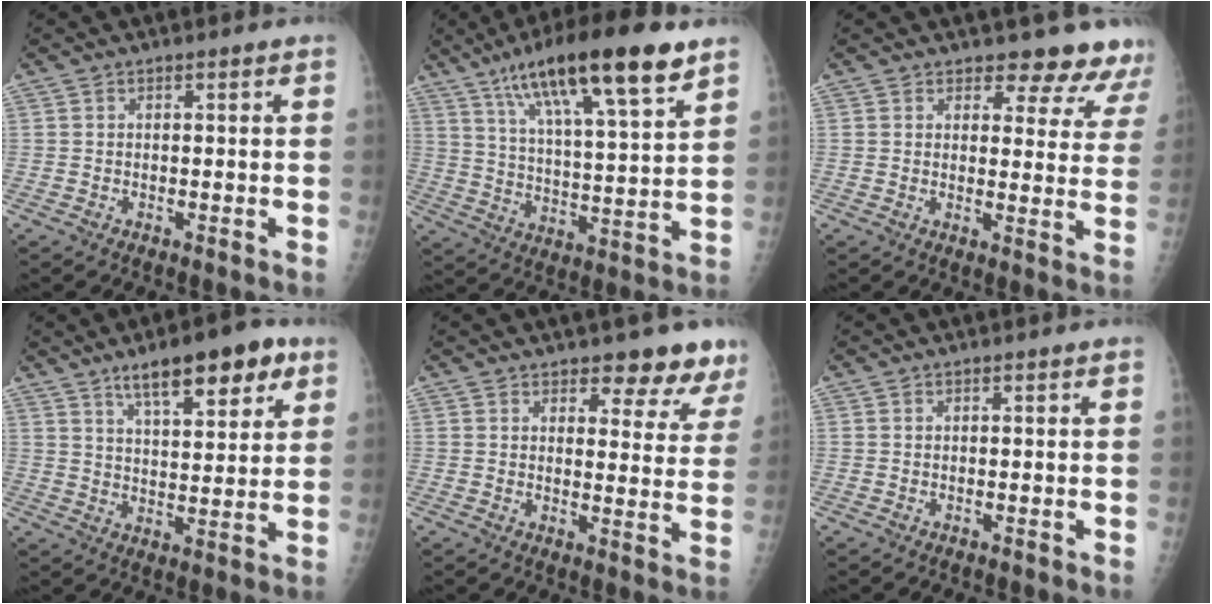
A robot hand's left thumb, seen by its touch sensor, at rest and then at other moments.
{"total": 20.6, "force": [12.5, 4.2, 15.8], "torque": [-0.251, -0.033, 0.211]}
{"total": 9.9, "force": [9.1, 3.5, 1.4], "torque": [0.029, -0.060, 0.081]}
{"total": 13.3, "force": [7.9, 4.6, 9.7], "torque": [-0.116, -0.029, 0.121]}
{"total": 9.4, "force": [7.7, 3.5, 4.2], "torque": [-0.012, -0.046, 0.080]}
{"total": 0.0}